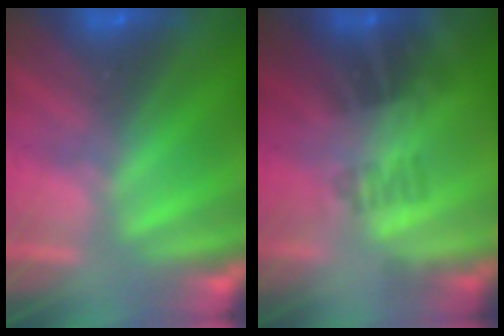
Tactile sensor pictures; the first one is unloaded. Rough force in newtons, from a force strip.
{"total": 2.3}